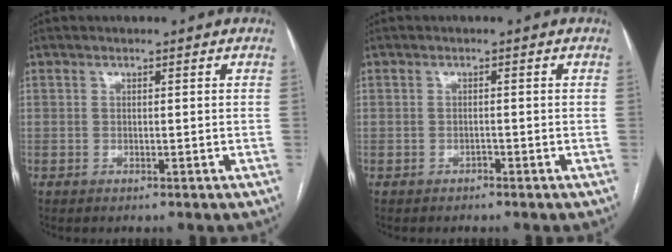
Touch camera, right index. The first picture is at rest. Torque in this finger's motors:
{"motor_torque": [-0.10, 0.07, -0.06, -0.04]}